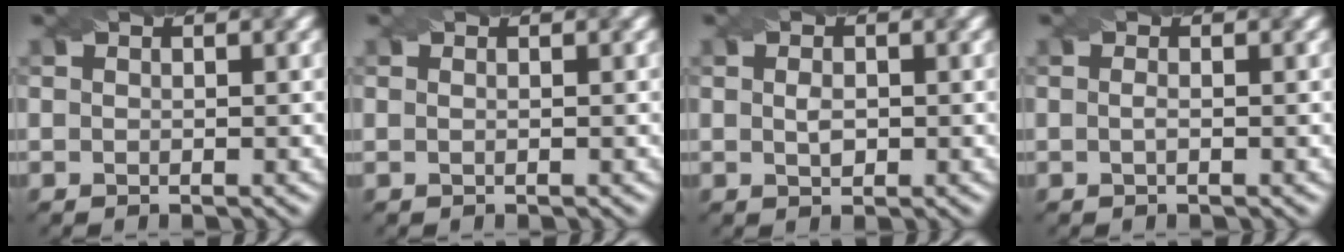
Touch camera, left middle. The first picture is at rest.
{"total": 0.6, "force": [0.1, 0.3, 0.6], "torque": [-0.007, -0.007, -0.004]}
{"total": 1.3, "force": [0.0, 0.8, 1.1], "torque": [-0.025, 0.000, 0.003]}
{"total": 0.7, "force": [-0.2, 0.1, 0.6], "torque": [-0.014, 0.000, -0.004]}